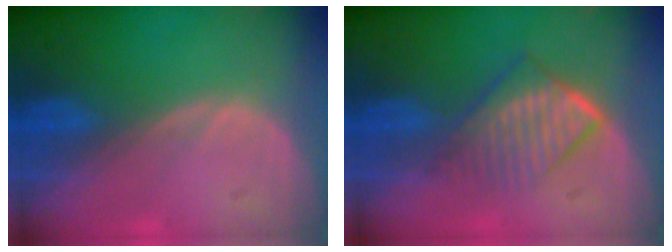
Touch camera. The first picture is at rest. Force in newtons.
{"total": 6.8, "press": 5.9, "slide": 3.4}